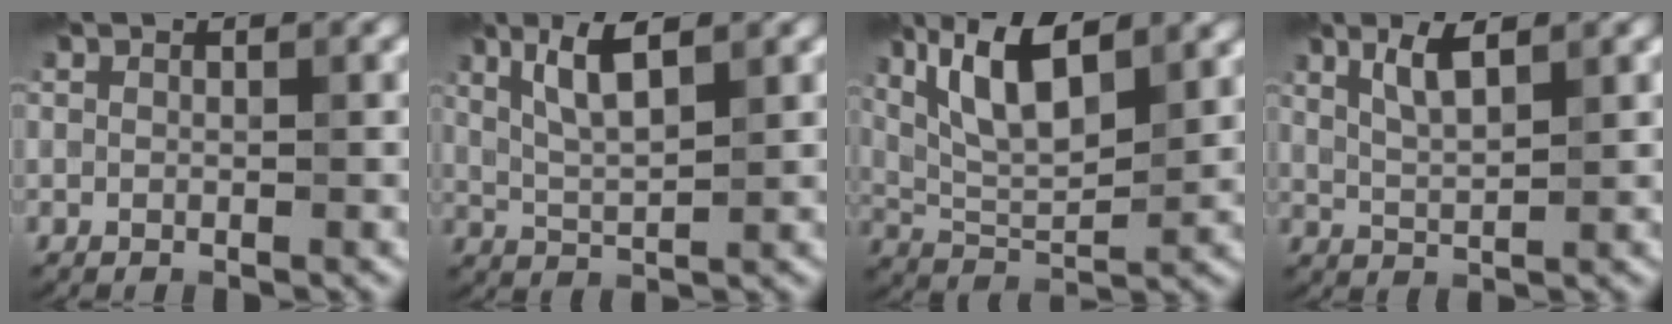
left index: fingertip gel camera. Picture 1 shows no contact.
{"total": 3.9, "force": [2.1, 0.8, 3.2], "torque": [-0.069, 0.007, 0.039]}
{"total": 7.6, "force": [3.9, 2.6, 6.0], "torque": [-0.117, 0.010, 0.075]}
{"total": 2.7, "force": [1.7, 0.5, 2.1], "torque": [-0.043, 0.007, 0.032]}